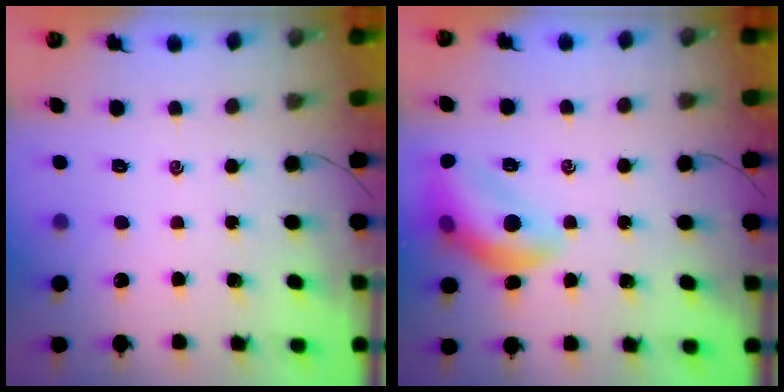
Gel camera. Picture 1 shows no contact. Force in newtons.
{"total": 14.0, "press": 14.0, "slide": 1.2}